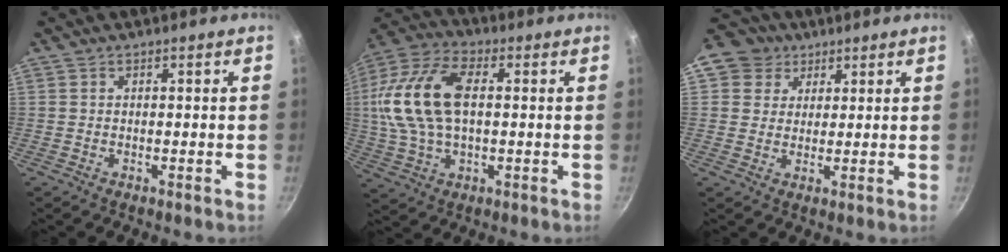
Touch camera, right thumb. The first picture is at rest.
{"total": 17.9, "force": [1.8, 10.3, 14.6], "torque": [-0.288, 0.023, 0.023]}
{"total": 7.6, "force": [3.7, 6.4, 1.8], "torque": [-0.002, 0.003, 0.051]}